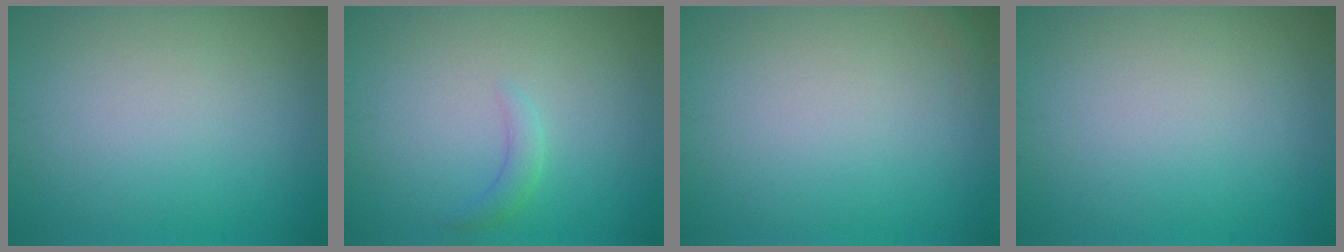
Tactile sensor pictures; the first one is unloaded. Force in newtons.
{"total": 1.3, "press": 1.3, "slide": 0.1}
{"total": 0.6, "press": 0.6, "slide": 0.1}
{"total": 0.0}